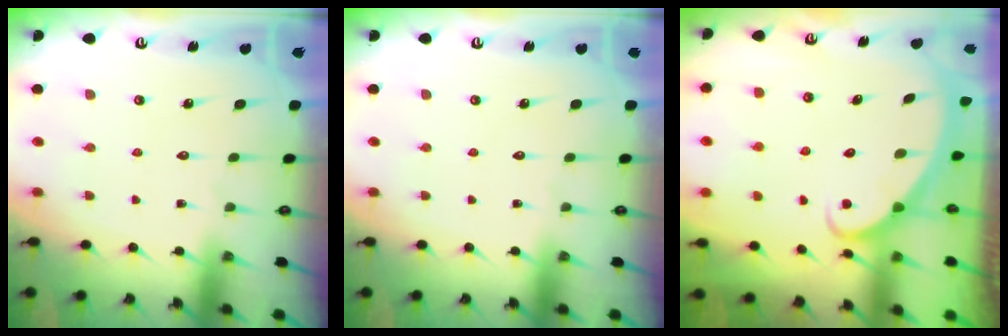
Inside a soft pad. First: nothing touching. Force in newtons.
{"total": 0.0}
{"total": 2.5, "press": 2.5, "slide": 0.2}